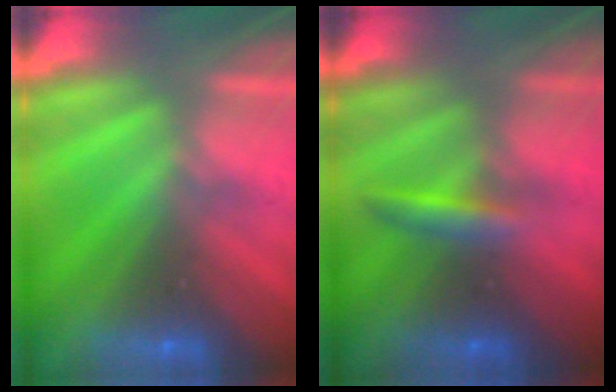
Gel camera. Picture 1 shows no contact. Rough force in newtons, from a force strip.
{"total": 2.8}